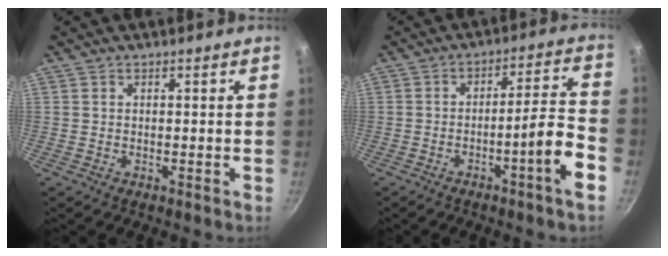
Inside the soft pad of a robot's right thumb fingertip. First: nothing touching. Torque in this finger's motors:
{"motor_torque": [3.07, 1.52, 2.17, -0.60, 0.37]}